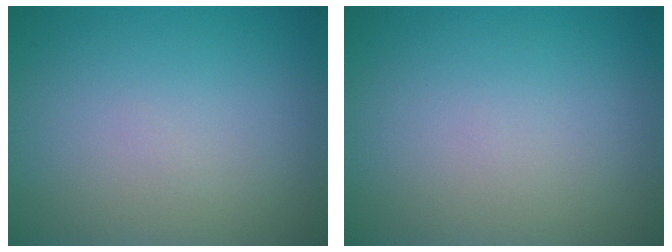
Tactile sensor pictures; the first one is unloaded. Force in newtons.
{"total": 0.0}